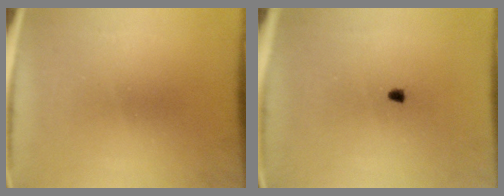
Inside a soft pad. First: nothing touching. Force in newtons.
{"total": 1.0}